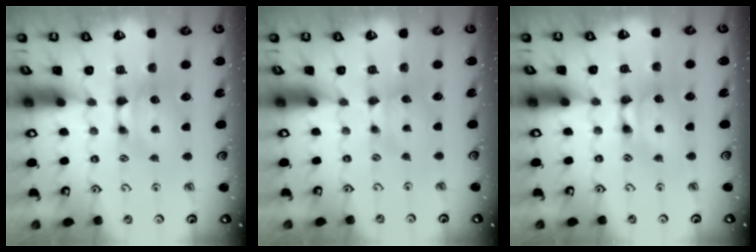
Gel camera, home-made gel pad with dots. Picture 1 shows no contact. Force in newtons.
{"total": 1.5, "press": 1.5, "slide": 0.2}
{"total": 1.8, "press": 1.8, "slide": 0.2}